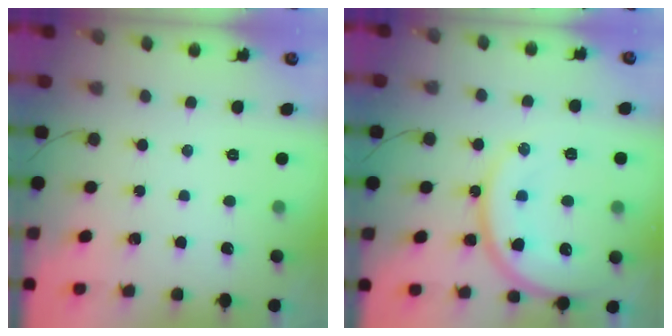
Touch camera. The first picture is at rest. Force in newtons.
{"total": 18.2, "press": 18.0, "slide": 2.0}